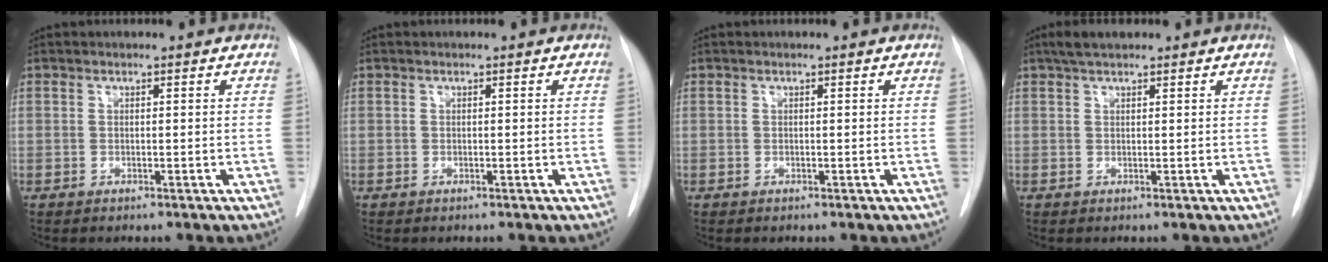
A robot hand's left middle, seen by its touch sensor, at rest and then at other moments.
{"total": 0.0}
{"total": 0.0}
{"total": 3.1, "force": [2.3, 1.0, 1.8], "torque": [-0.035, 0.017, 0.041]}